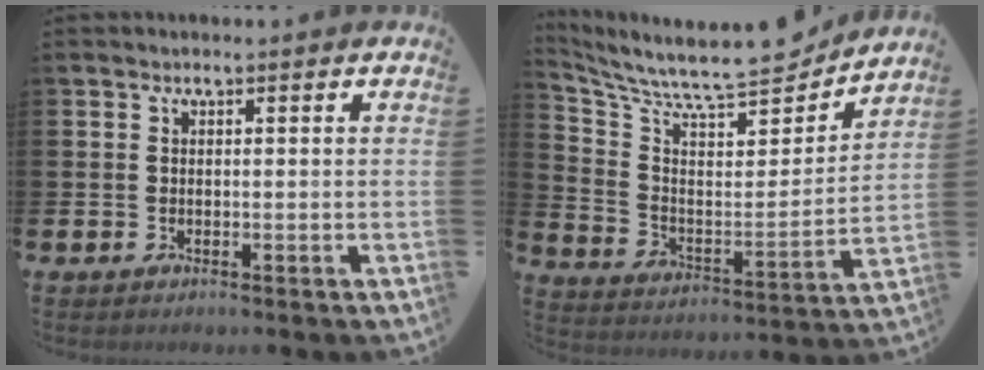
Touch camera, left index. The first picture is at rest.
{"total": 9.1, "force": [8.4, 1.3, 3.1], "torque": [-0.097, -0.073, 0.139]}